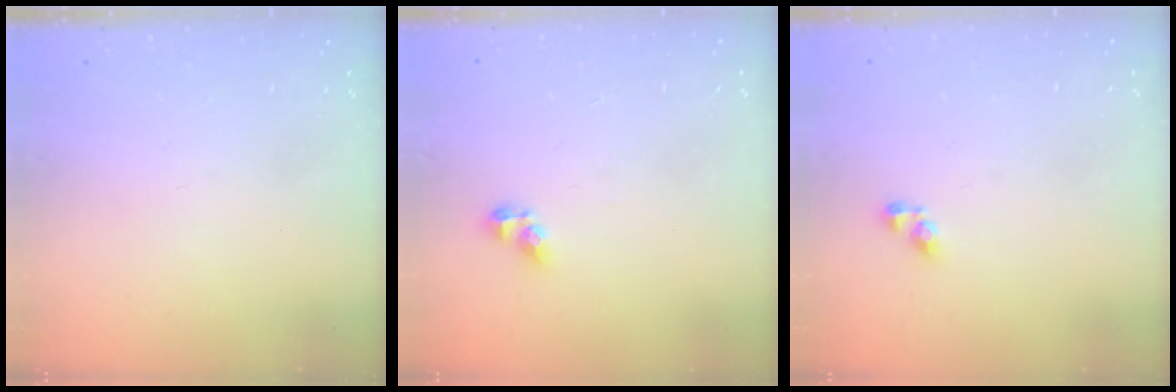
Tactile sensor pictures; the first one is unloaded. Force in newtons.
{"total": 5.4, "press": 5.3, "slide": 0.6}
{"total": 4.2, "press": 4.1, "slide": 0.6}